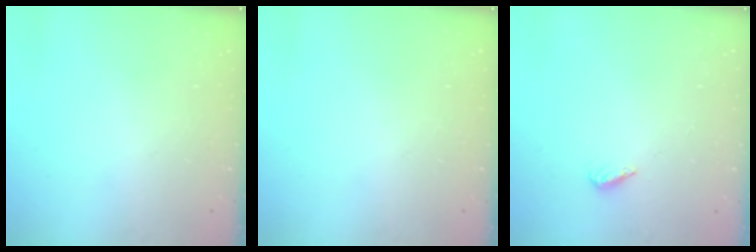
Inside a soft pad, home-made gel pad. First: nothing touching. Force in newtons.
{"total": 0.0}
{"total": 2.3, "press": 2.2, "slide": 0.8}